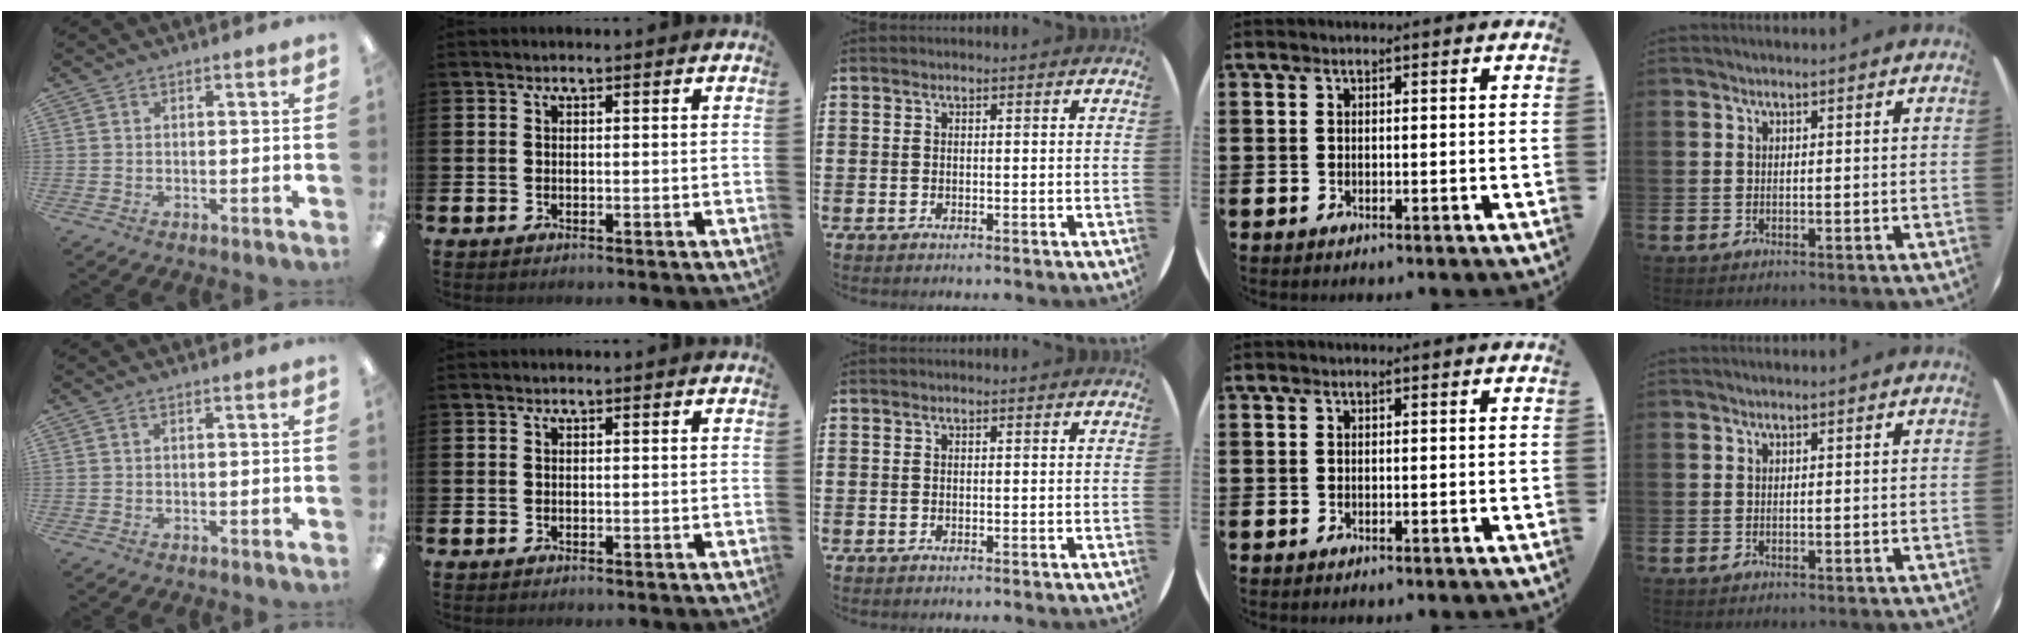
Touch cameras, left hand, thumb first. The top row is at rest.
{}